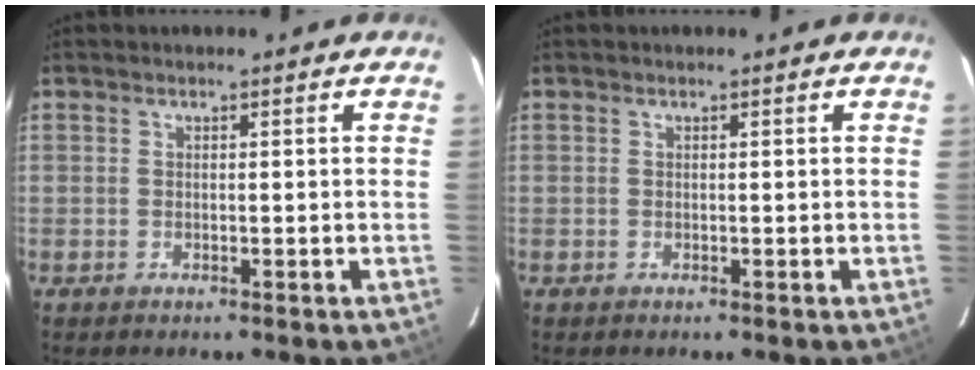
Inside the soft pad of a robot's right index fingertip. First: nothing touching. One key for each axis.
{"total": 0.0}